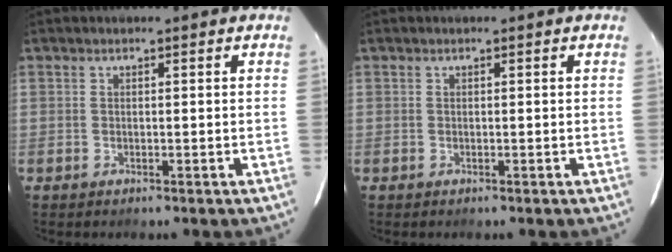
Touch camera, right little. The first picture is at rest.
{"total": 0.0}